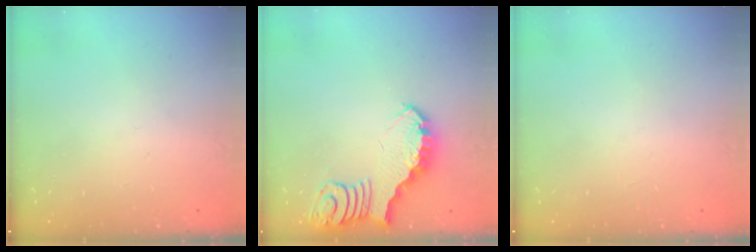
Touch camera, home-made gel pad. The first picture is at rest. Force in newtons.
{"total": 3.5, "press": 3.4, "slide": 0.6}
{"total": 0.0}